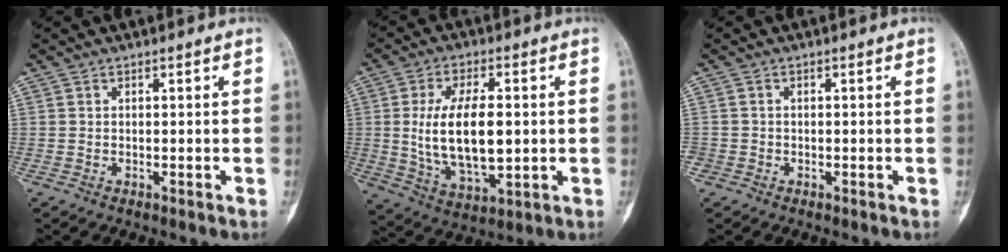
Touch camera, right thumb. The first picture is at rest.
{"total": 15.3, "force": [0.6, 7.6, 13.3], "torque": [-0.232, -0.008, 0.022]}
{"total": 1.0, "force": [-0.4, 0.9, 0.1], "torque": [0.004, 0.005, -0.010]}